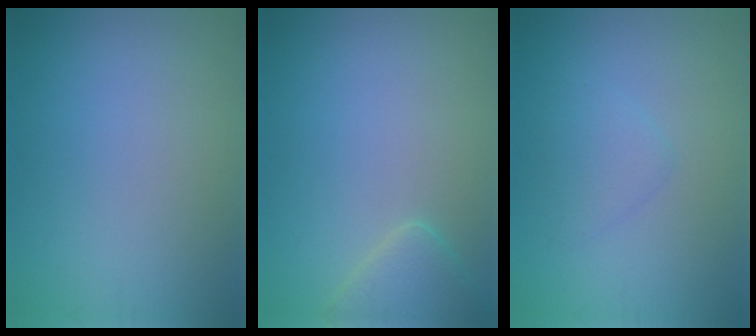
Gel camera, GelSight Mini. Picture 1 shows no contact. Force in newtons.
{"total": 2.8, "press": 2.8, "slide": 0.1}
{"total": 1.9, "press": 1.8, "slide": 0.1}